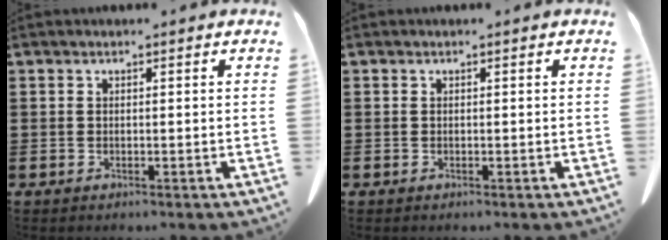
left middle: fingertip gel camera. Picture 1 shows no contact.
{"total": 0.0}